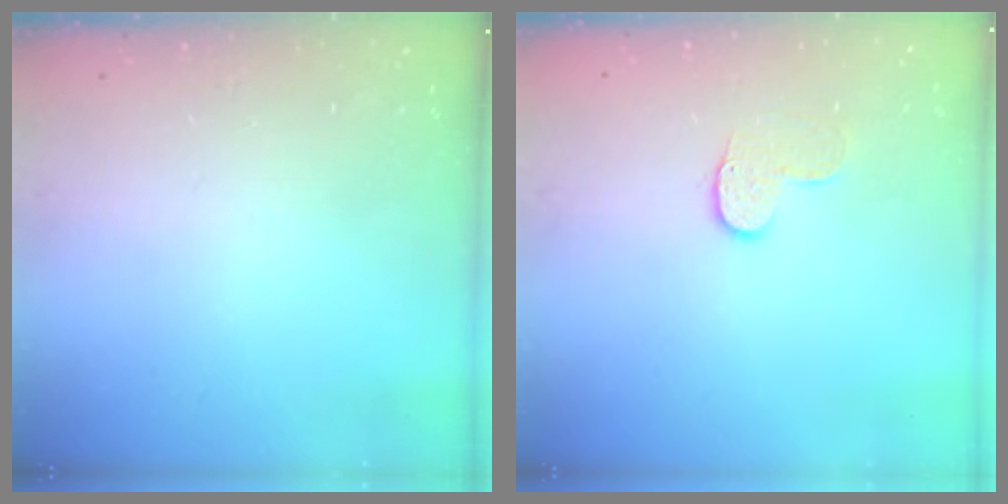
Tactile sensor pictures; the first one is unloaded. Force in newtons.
{"total": 6.6, "press": 6.6, "slide": 0.6}